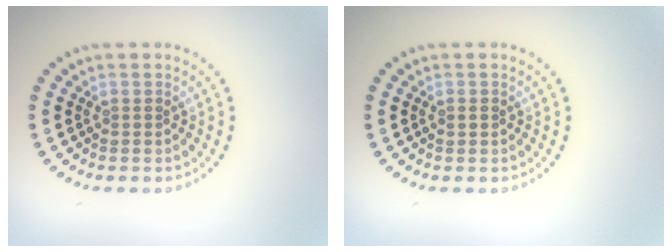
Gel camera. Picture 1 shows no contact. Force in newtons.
{"total": 0.9, "press": 0.9, "slide": 0.1}